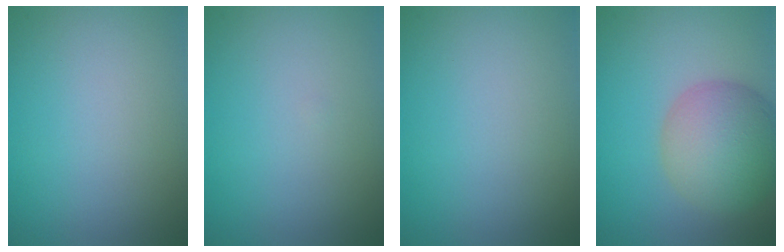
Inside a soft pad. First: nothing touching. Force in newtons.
{"total": 0.0}
{"total": 0.0}
{"total": 7.3, "press": 7.3, "slide": 0.4}